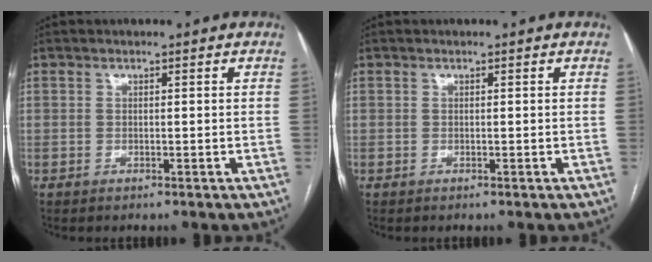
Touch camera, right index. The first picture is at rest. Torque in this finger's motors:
{"motor_torque": [0.00, 0.00, 0.00, 0.00]}